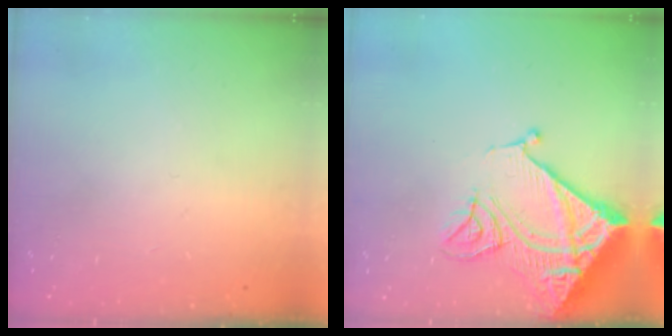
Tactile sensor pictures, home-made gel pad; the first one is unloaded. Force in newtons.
{"total": 18.4, "press": 18.3, "slide": 2.4}